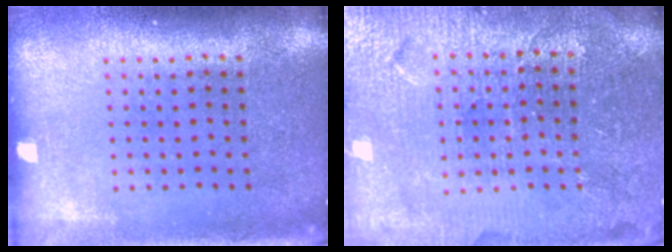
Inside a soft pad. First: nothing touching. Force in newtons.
{"total": 4.3, "press": 4.1, "slide": 1.3}